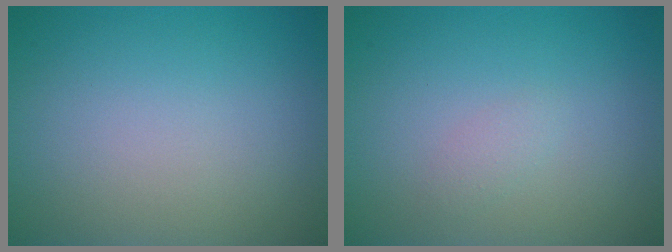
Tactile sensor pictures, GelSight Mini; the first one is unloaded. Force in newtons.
{"total": 0.8, "press": 0.8, "slide": 0.0}